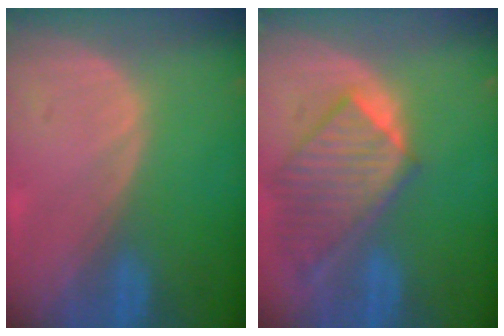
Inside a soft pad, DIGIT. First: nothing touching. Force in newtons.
{"total": 9.4, "press": 8.3, "slide": 4.6}